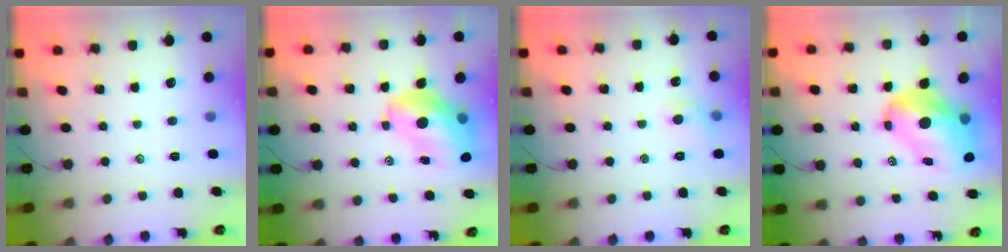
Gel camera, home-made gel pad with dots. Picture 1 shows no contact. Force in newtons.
{"total": 13.5, "press": 13.0, "slide": 3.6}
{"total": 5.7, "press": 5.6, "slide": 1.2}
{"total": 14.4, "press": 13.8, "slide": 3.8}